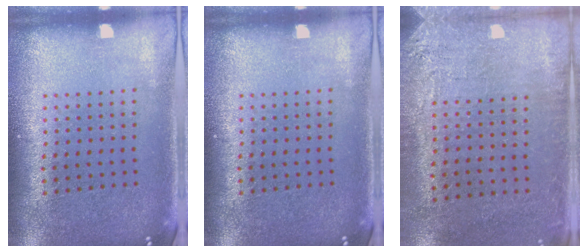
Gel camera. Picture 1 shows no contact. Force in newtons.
{"total": 0.0}
{"total": 2.7, "press": 2.3, "slide": 1.3}